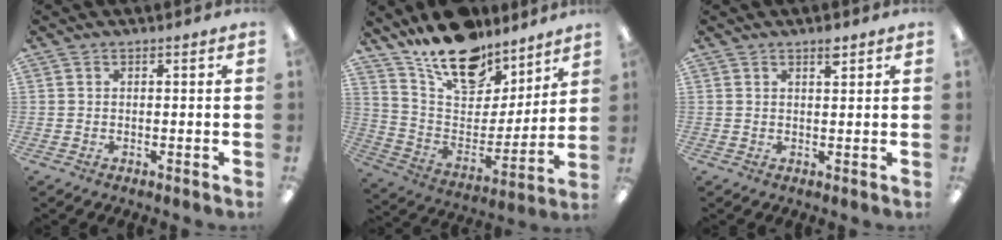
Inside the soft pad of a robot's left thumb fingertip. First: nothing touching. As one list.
[{"total": 19.4, "force": [15.6, 9.1, 7.1], "torque": [-0.137, -0.108, 0.282]}, {"total": 2.3, "force": [1.7, 0.7, 1.4], "torque": [-0.016, -0.006, 0.027]}]